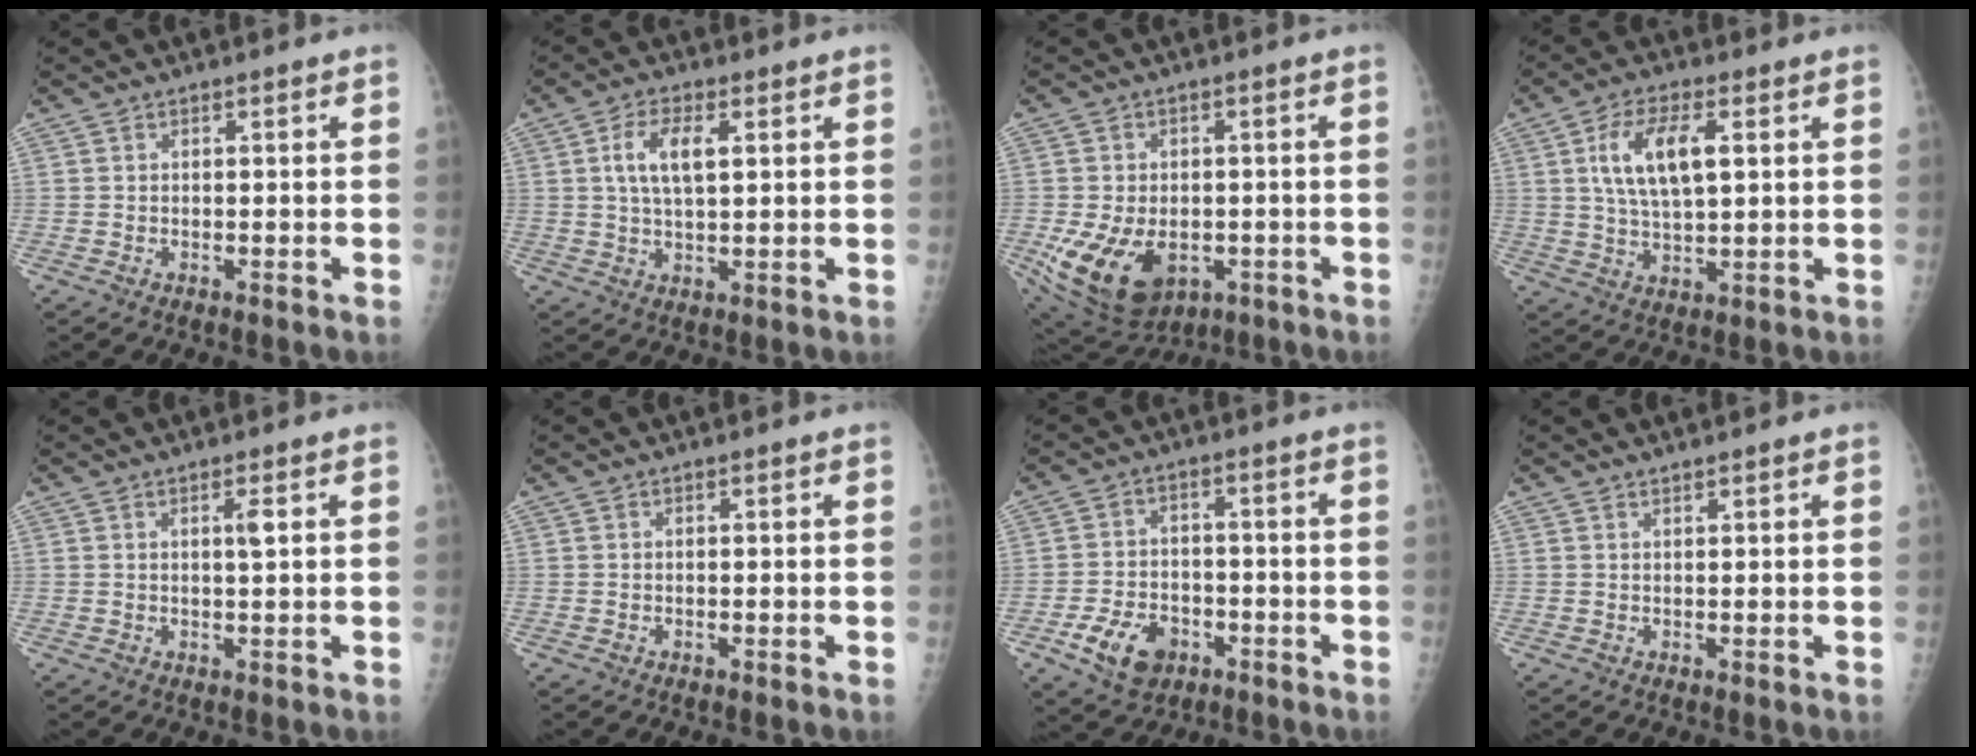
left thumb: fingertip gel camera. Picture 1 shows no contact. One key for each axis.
{"total": 7.0, "fx": 1.9, "fy": 3.1, "fz": 6.0, "tx": -0.117, "ty": 0.001, "tz": 0.036}
{"total": 15.6, "fx": -4.7, "fy": 10.6, "fz": 10.4, "tx": -0.192, "ty": -0.001, "tz": -0.052}
{"total": 10.6, "fx": 2.8, "fy": 4.6, "fz": 9.1, "tx": -0.168, "ty": -0.003, "tz": 0.053}
{"total": 1.9, "fx": 0.6, "fy": 0.1, "fz": 1.8, "tx": -0.033, "ty": -0.003, "tz": 0.011}
{"total": 0.0}
{"total": 8.9, "fx": -4.4, "fy": 6.2, "fz": 4.6, "tx": -0.065, "ty": 0.022, "tz": -0.070}
{"total": 0.7, "fx": 0.7, "fy": -0.1, "fz": 0.3, "tx": -0.005, "ty": -0.005, "tz": 0.014}